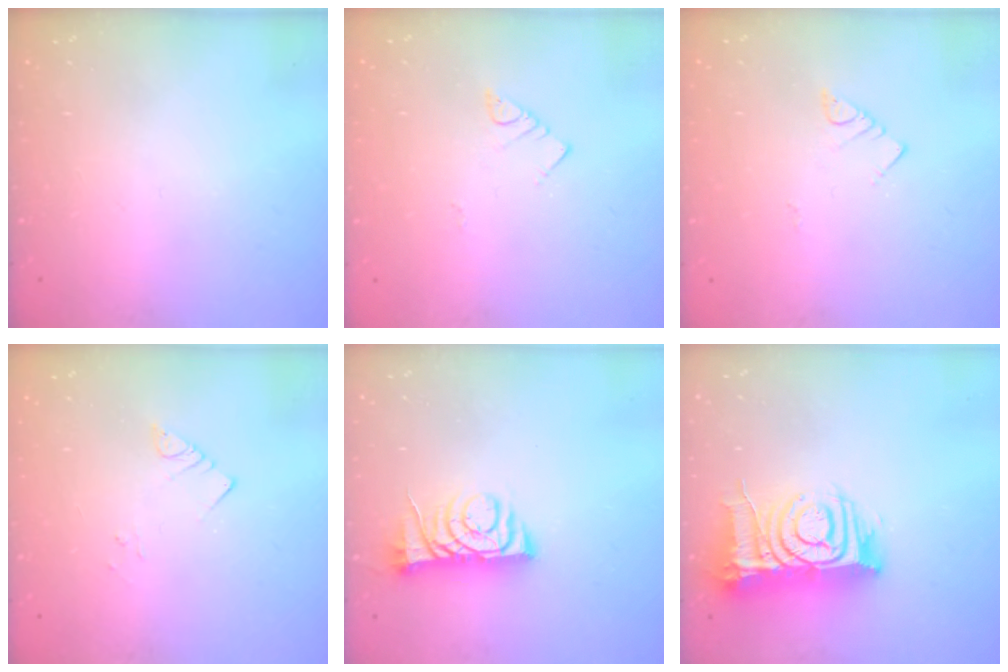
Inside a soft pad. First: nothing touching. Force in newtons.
{"total": 2.7, "press": 2.7, "slide": 0.3}
{"total": 2.7, "press": 2.7, "slide": 0.3}
{"total": 2.9, "press": 2.9, "slide": 0.2}
{"total": 7.0, "press": 6.9, "slide": 0.8}
{"total": 14.6, "press": 14.5, "slide": 1.5}